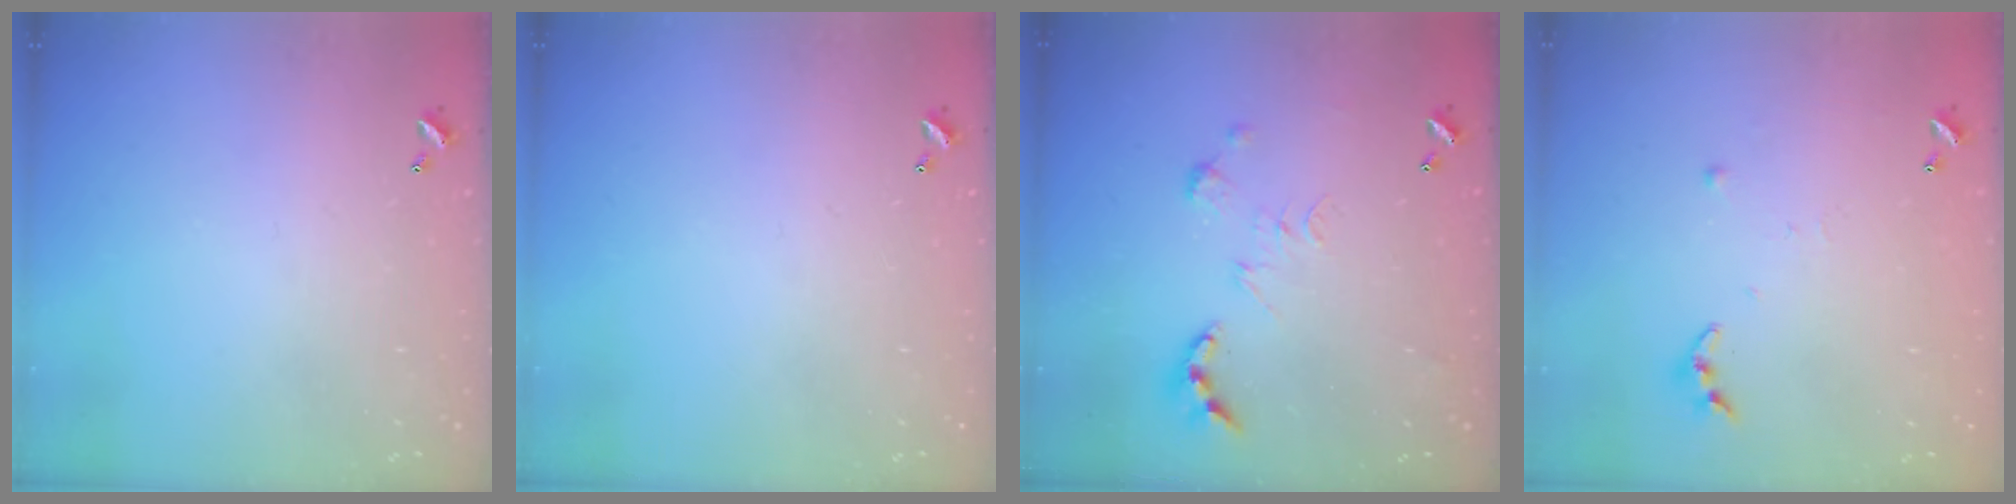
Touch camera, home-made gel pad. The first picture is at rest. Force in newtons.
{"total": 0.0}
{"total": 0.0}
{"total": 3.8, "press": 3.8, "slide": 0.3}